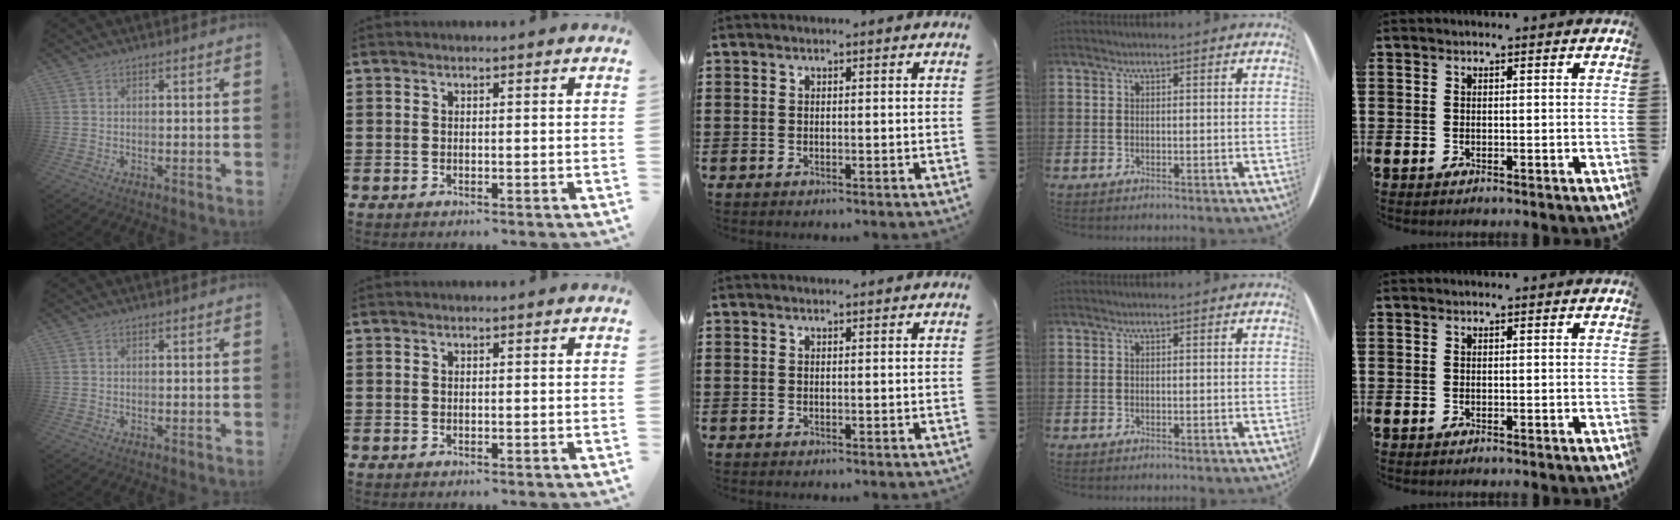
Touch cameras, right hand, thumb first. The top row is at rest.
{"middle": {"total": 0.5, "force": [0.4, -0.3, 0.1], "torque": [-0.004, -0.004, 0.009]}}